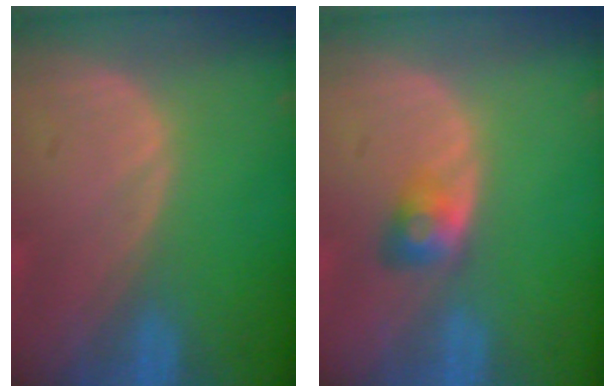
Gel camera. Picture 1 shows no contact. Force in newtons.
{"total": 2.9, "press": 2.4, "slide": 1.5}